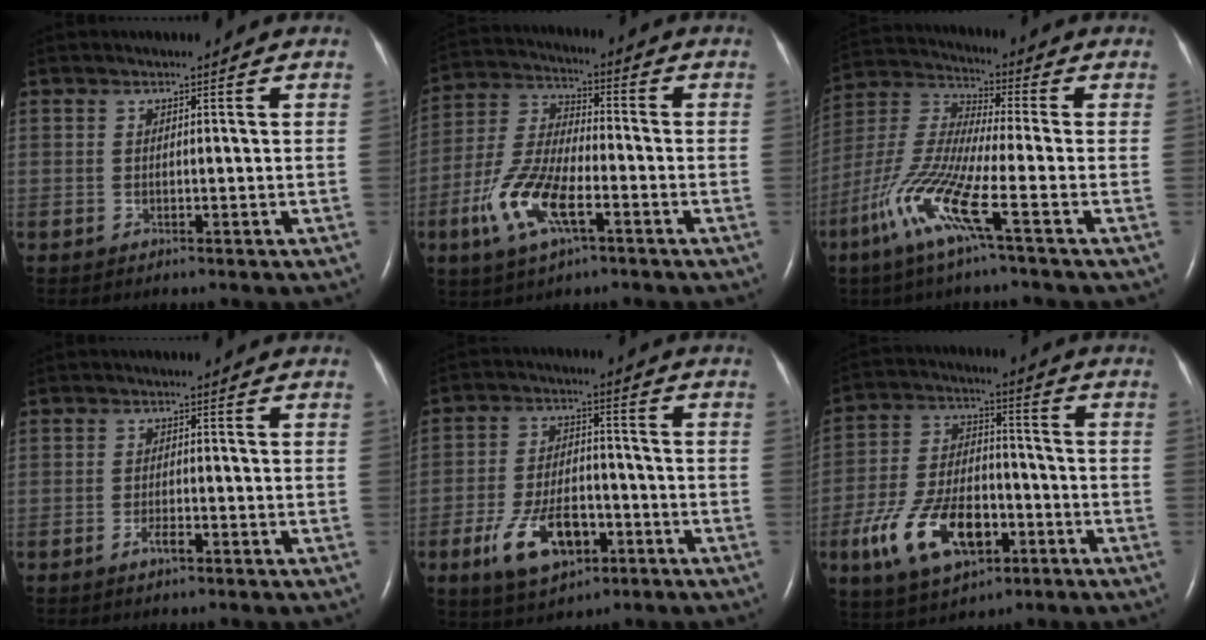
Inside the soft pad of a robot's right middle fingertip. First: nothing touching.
{"total": 11.8, "force": [-4.9, 4.1, 10.0], "torque": [-0.219, -0.002, -0.093]}
{"total": 12.2, "force": [-5.7, 0.3, 10.7], "torque": [-0.239, -0.016, -0.123]}
{"total": 1.8, "force": [-1.1, 0.3, 1.3], "torque": [-0.024, -0.001, -0.021]}
{"total": 10.8, "force": [-4.9, 5.4, 7.9], "torque": [-0.156, 0.002, -0.079]}
{"total": 14.5, "force": [-6.0, 7.3, 11.0], "torque": [-0.229, 0.006, -0.100]}